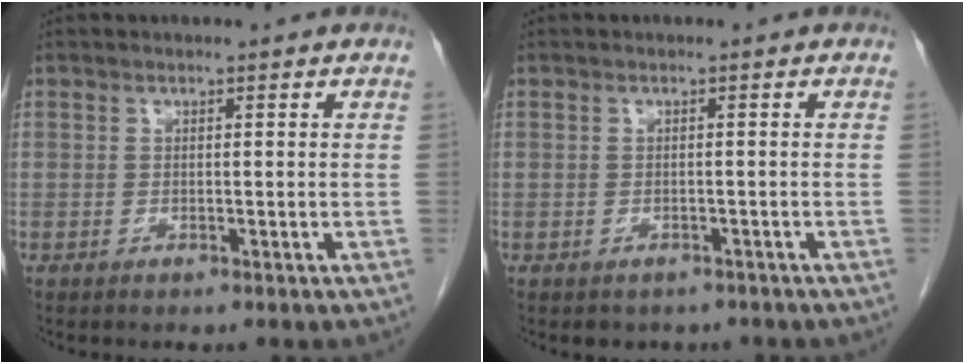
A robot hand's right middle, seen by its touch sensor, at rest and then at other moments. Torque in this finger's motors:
{"motor_torque": [0.02, -0.01, 0.00, 0.00]}